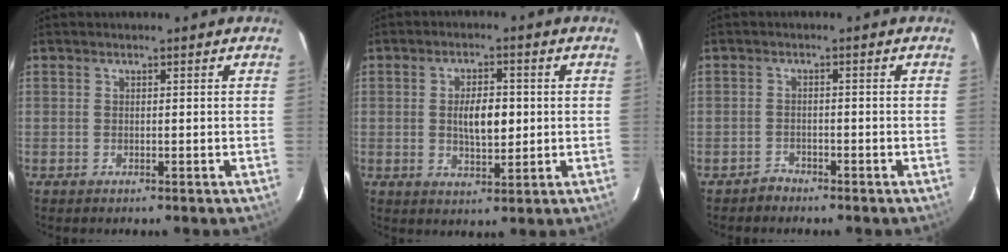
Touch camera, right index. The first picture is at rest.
{"total": 6.6, "force": [0.2, 3.1, 5.9], "torque": [-0.103, 0.002, 0.008]}
{"total": 1.7, "force": [-1.5, 0.8, -0.2], "torque": [0.003, 0.007, -0.028]}